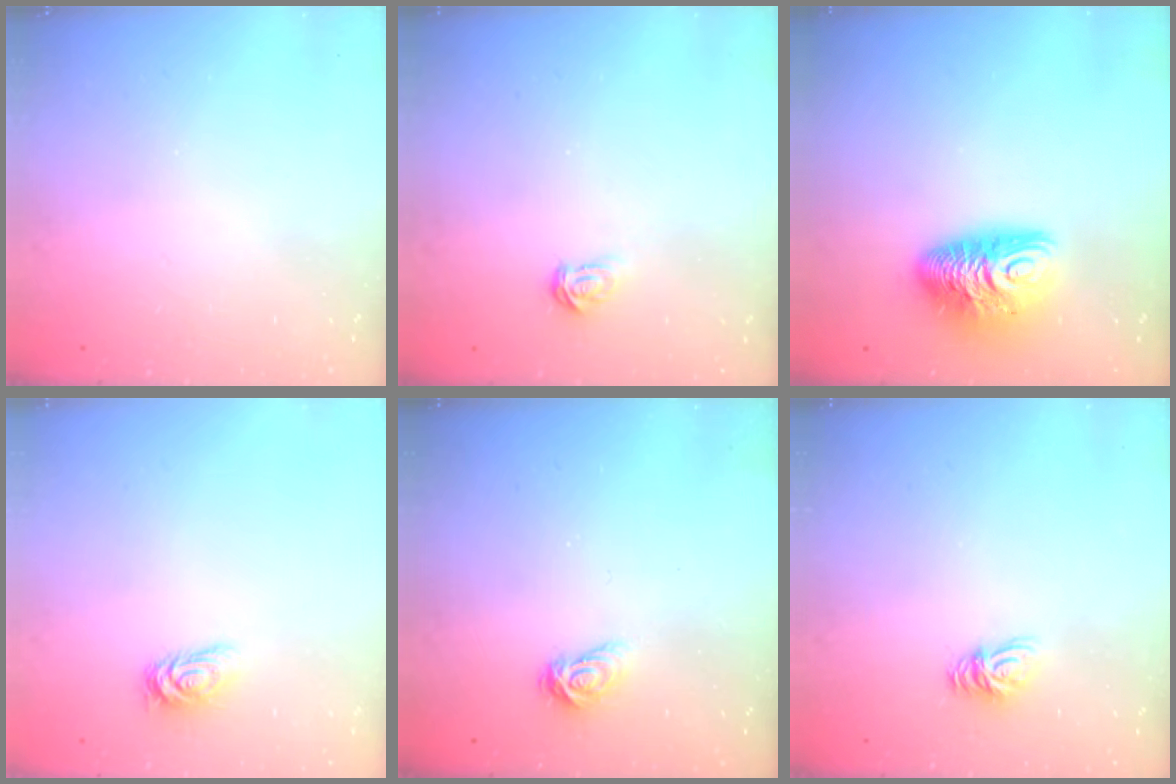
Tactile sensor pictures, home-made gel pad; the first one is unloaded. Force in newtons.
{"total": 2.4, "press": 2.4, "slide": 0.2}
{"total": 11.9, "press": 11.9, "slide": 1.1}
{"total": 4.1, "press": 4.0, "slide": 0.6}
{"total": 3.8, "press": 3.8, "slide": 0.4}
{"total": 5.4, "press": 5.4, "slide": 0.4}